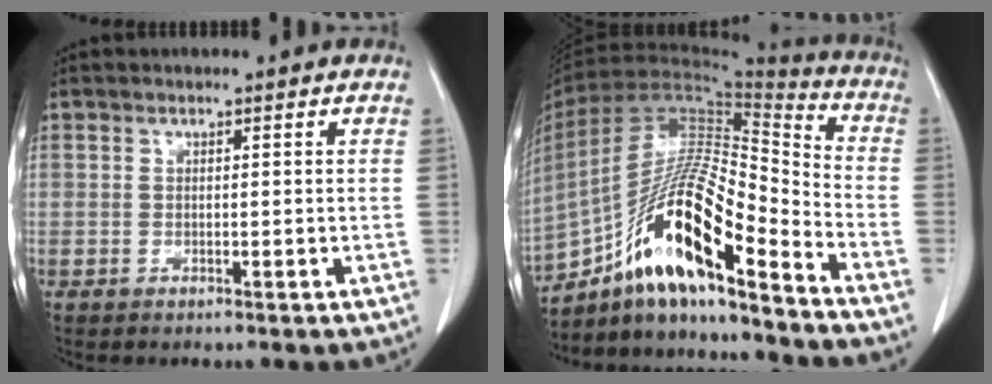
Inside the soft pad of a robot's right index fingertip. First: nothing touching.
{"total": 19.5, "force": [-12.1, 2.9, 15.0], "torque": [-0.294, 0.003, -0.216]}